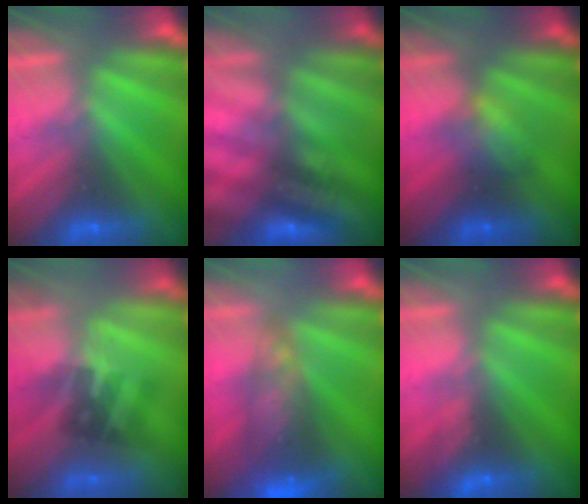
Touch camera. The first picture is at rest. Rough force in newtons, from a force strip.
{"total": 2.8}
{"total": 2.3}
{"total": 2.1}
{"total": 8.2}
{"total": 3.4}